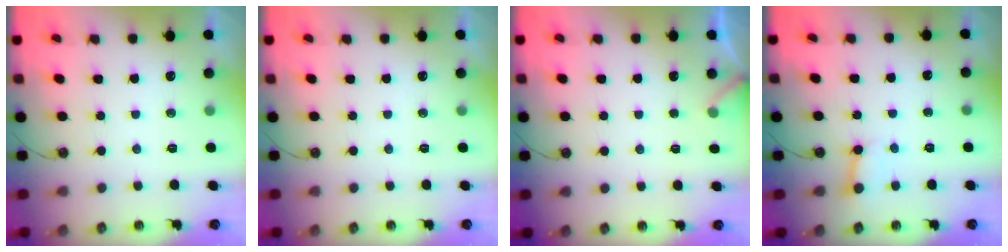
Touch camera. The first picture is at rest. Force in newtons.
{"total": 0.0}
{"total": 3.9, "press": 3.9, "slide": 0.5}
{"total": 3.0, "press": 3.0, "slide": 0.5}